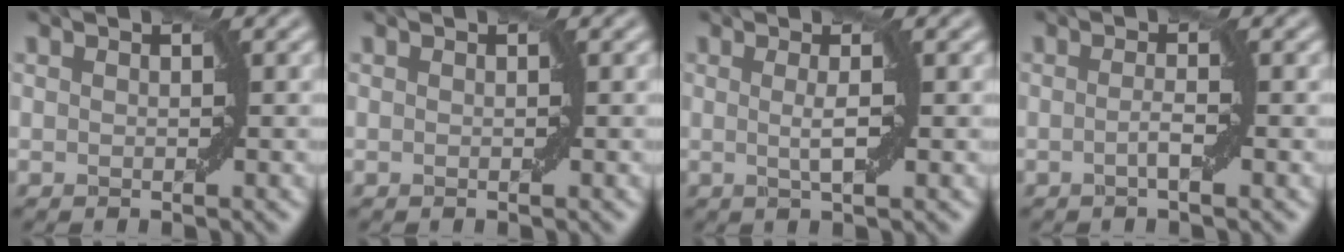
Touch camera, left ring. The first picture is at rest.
{"total": 0.0}
{"total": 2.1, "force": [0.2, 0.3, 2.0], "torque": [-0.035, 0.002, 0.001]}
{"total": 1.5, "force": [-0.4, 0.0, 1.4], "torque": [-0.028, 0.002, -0.008]}